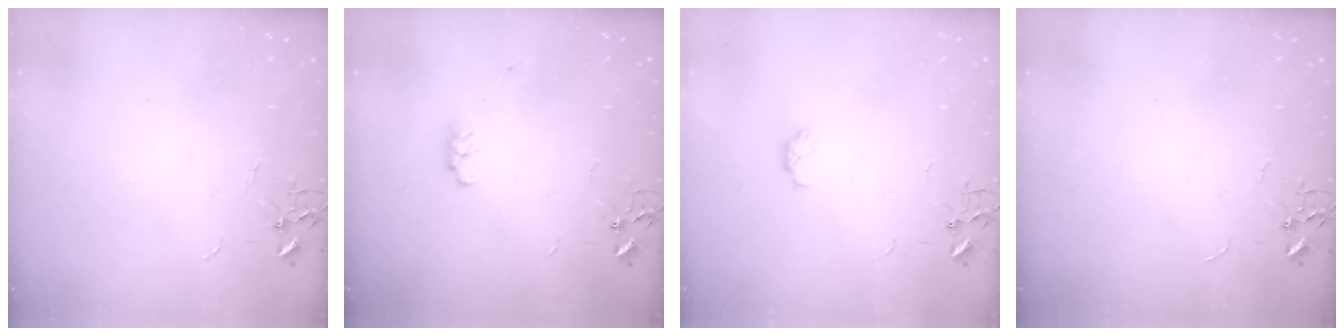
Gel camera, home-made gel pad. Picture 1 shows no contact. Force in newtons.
{"total": 4.0, "press": 4.0, "slide": 0.6}
{"total": 4.0, "press": 3.9, "slide": 0.6}
{"total": 0.0}